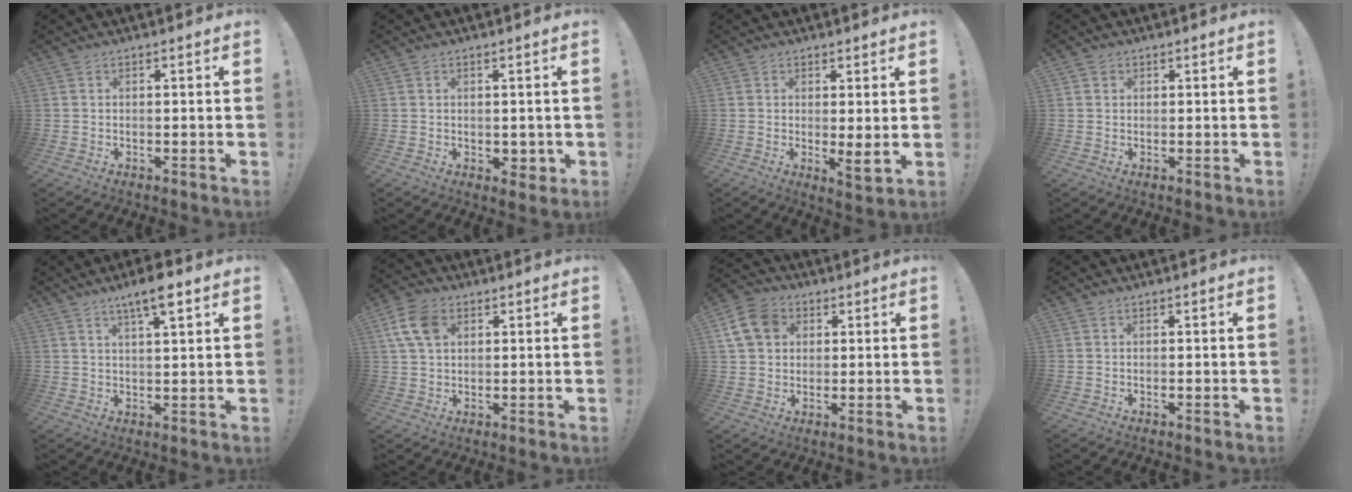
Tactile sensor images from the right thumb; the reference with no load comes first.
{"total": 3.0, "force": [0.5, 2.4, 1.6], "torque": [-0.008, -0.003, 0.008]}
{"total": 4.4, "force": [1.2, 0.7, 4.1], "torque": [-0.051, -0.021, 0.024]}
{"total": 1.2, "force": [0.7, 0.9, 0.1], "torque": [0.007, -0.002, 0.012]}
{"total": 7.4, "force": [4.3, 1.4, 5.8], "torque": [-0.090, -0.017, 0.067]}
{"total": 9.9, "force": [3.6, 6.7, 6.3], "torque": [-0.121, 0.001, 0.072]}
{"total": 11.4, "force": [4.0, 9.1, 5.6], "torque": [-0.095, -0.008, 0.083]}
{"total": 0.0}